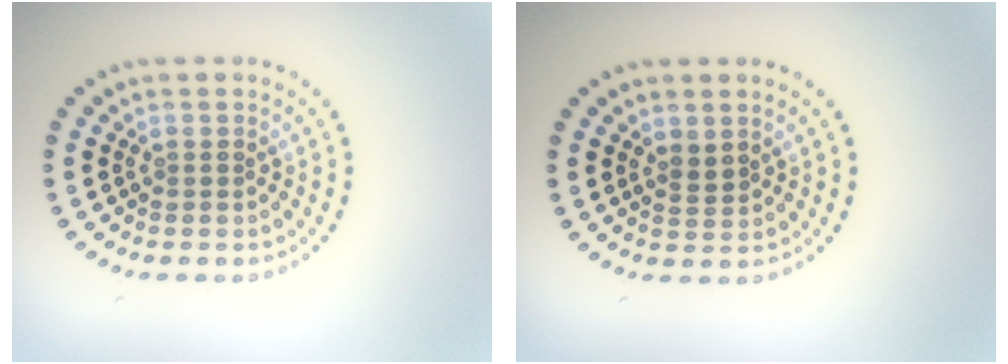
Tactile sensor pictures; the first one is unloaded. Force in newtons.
{"total": 1.2, "press": 0.9, "slide": 0.8}